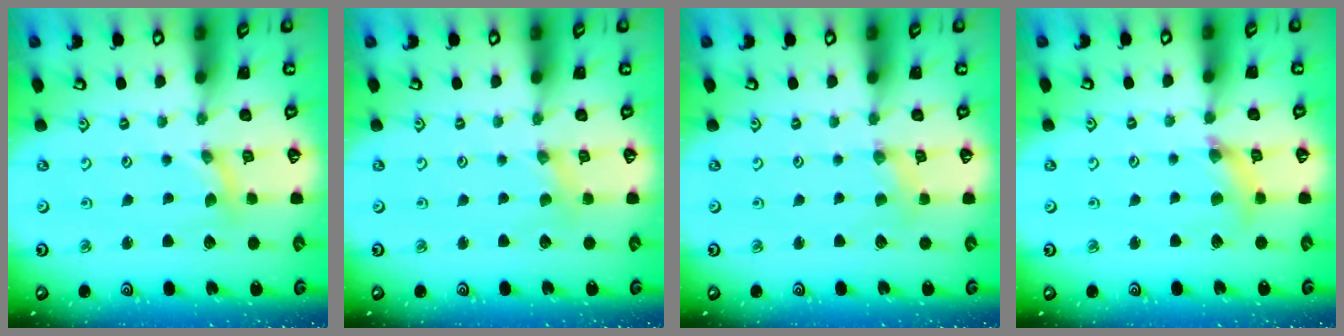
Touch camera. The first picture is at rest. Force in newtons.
{"total": 1.0, "press": 1.0, "slide": 0.2}
{"total": 1.9, "press": 1.8, "slide": 0.4}
{"total": 5.8, "press": 5.8, "slide": 0.5}